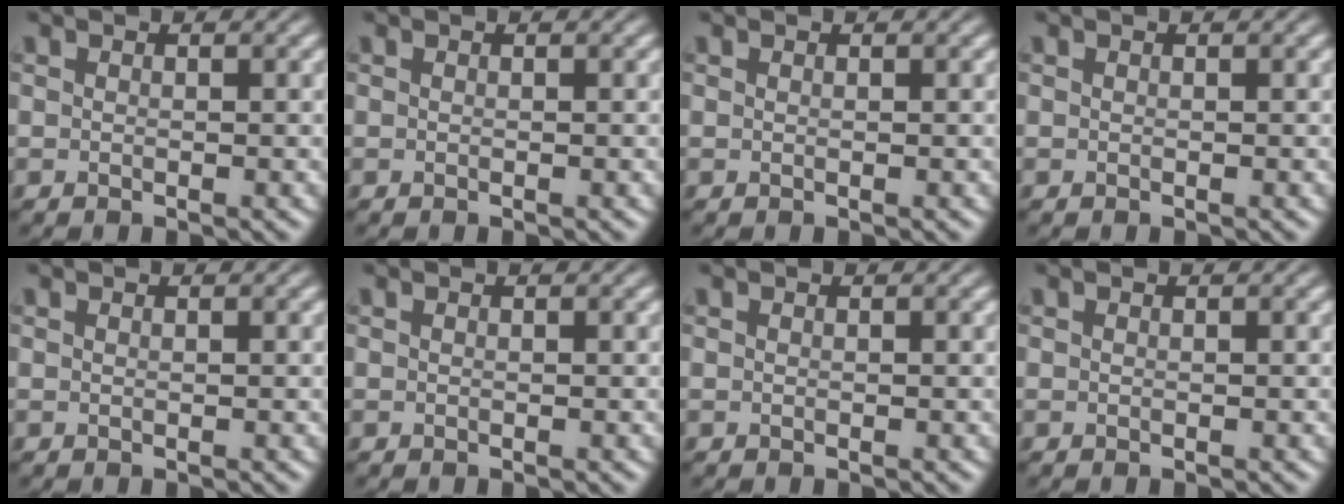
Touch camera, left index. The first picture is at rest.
{"total": 0.0}
{"total": 0.0}
{"total": 0.0}
{"total": 0.0}
{"total": 0.0}
{"total": 0.0}
{"total": 0.0}